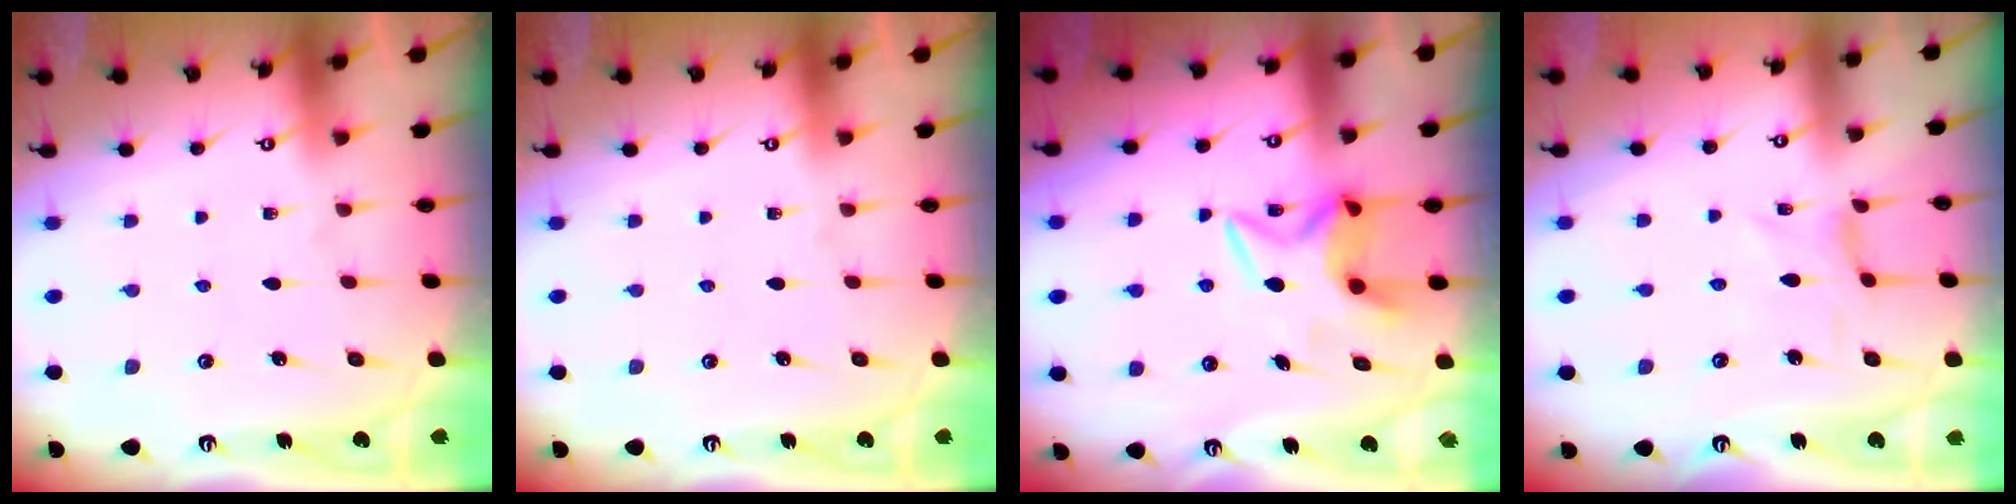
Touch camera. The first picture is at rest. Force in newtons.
{"total": 0.0}
{"total": 6.6, "press": 6.6, "slide": 0.4}
{"total": 0.0}